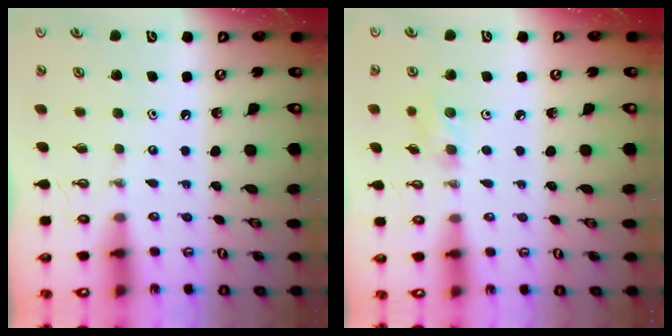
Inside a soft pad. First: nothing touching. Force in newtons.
{"total": 7.5, "press": 6.4, "slide": 4.0}